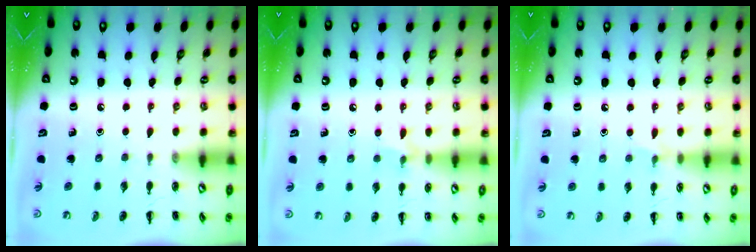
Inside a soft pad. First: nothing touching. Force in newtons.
{"total": 5.6, "press": 5.3, "slide": 1.9}
{"total": 3.7, "press": 3.5, "slide": 1.3}